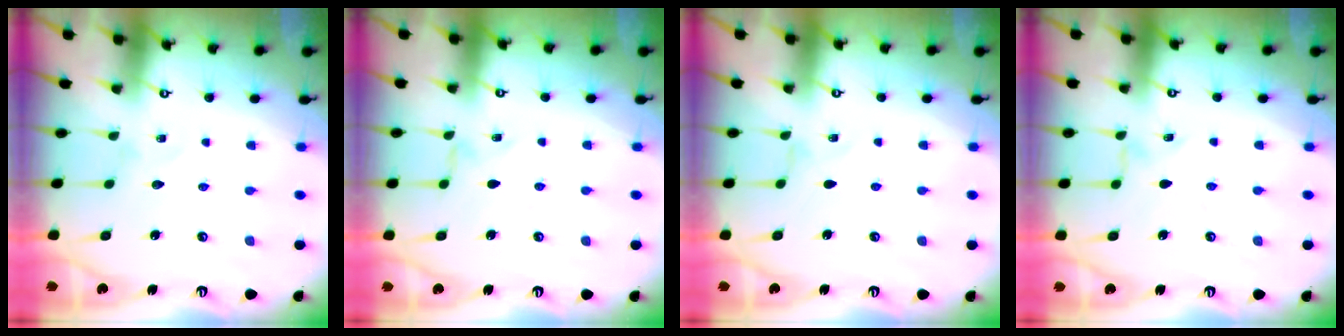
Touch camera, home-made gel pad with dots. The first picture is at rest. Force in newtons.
{"total": 0.9, "press": 0.9, "slide": 0.3}
{"total": 0.0}
{"total": 0.0}